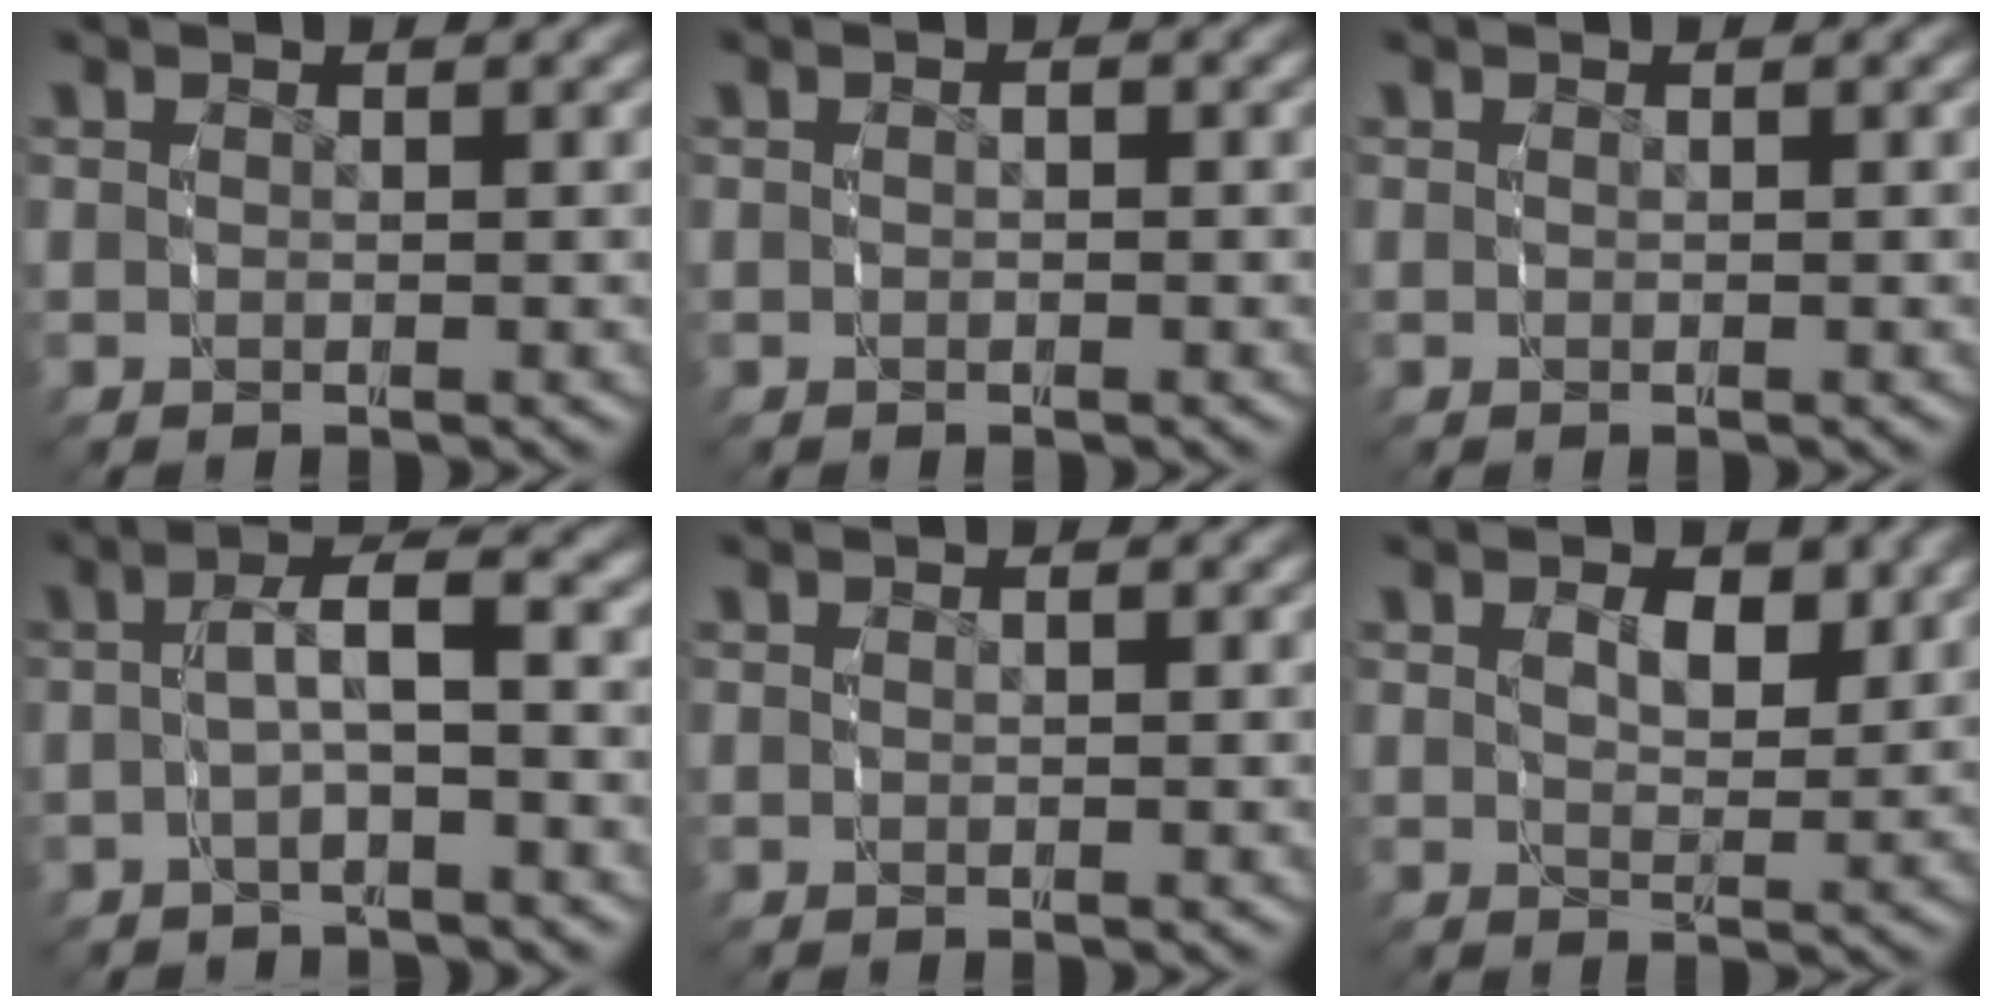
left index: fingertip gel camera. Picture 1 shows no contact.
{"total": 1.0, "force": [-0.4, 0.7, 0.5], "torque": [-0.010, -0.004, -0.007]}
{"total": 0.0}
{"total": 3.3, "force": [-1.0, 1.2, 2.9], "torque": [-0.052, 0.010, -0.024]}
{"total": 0.6, "force": [-0.2, 0.4, 0.4], "torque": [-0.008, -0.002, -0.003]}
{"total": 2.6, "force": [0.7, 1.6, 1.9], "torque": [-0.028, -0.010, 0.013]}